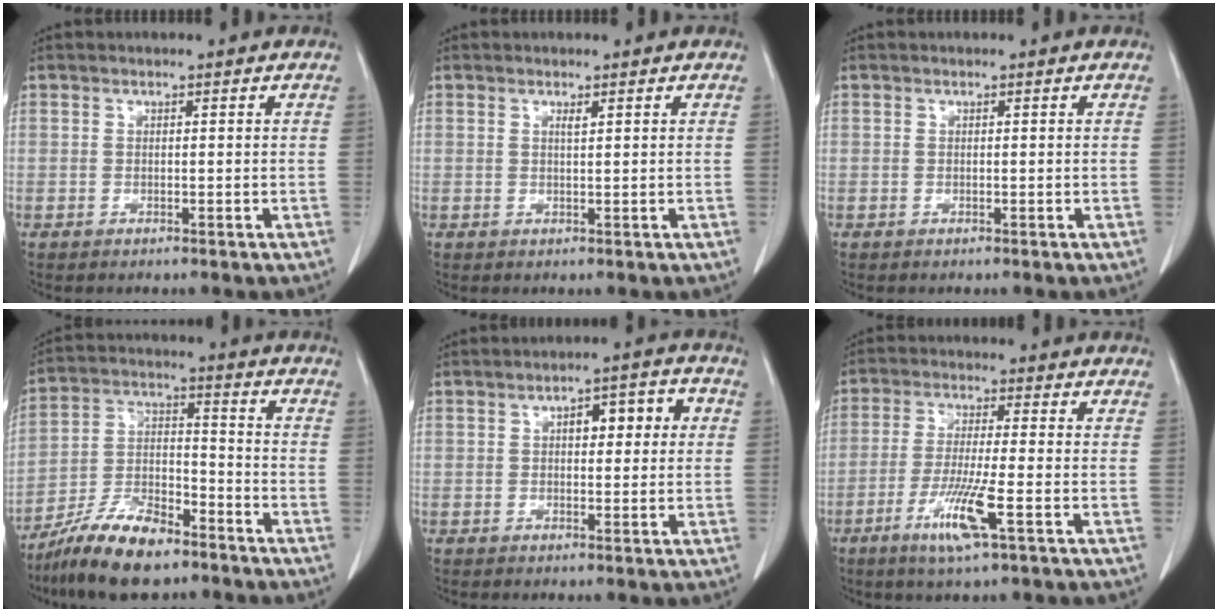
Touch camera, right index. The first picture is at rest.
{"total": 0.7, "force": [0.4, 0.0, 0.6], "torque": [-0.013, -0.002, 0.008]}
{"total": 0.0}
{"total": 12.9, "force": [-9.8, 3.7, 7.5], "torque": [-0.146, 0.003, -0.177]}
{"total": 5.8, "force": [1.2, 2.2, 5.3], "torque": [-0.073, 0.025, 0.016]}
{"total": 8.0, "force": [-3.5, -0.2, 7.2], "torque": [-0.143, -0.018, -0.065]}